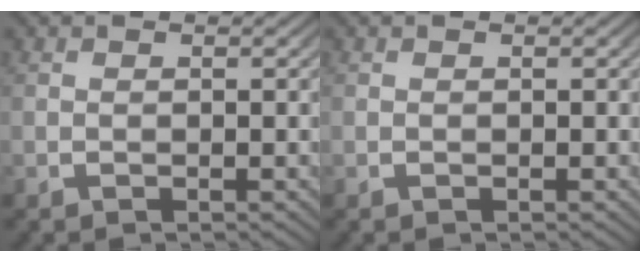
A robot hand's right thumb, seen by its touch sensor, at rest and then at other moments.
{"total": 0.0}